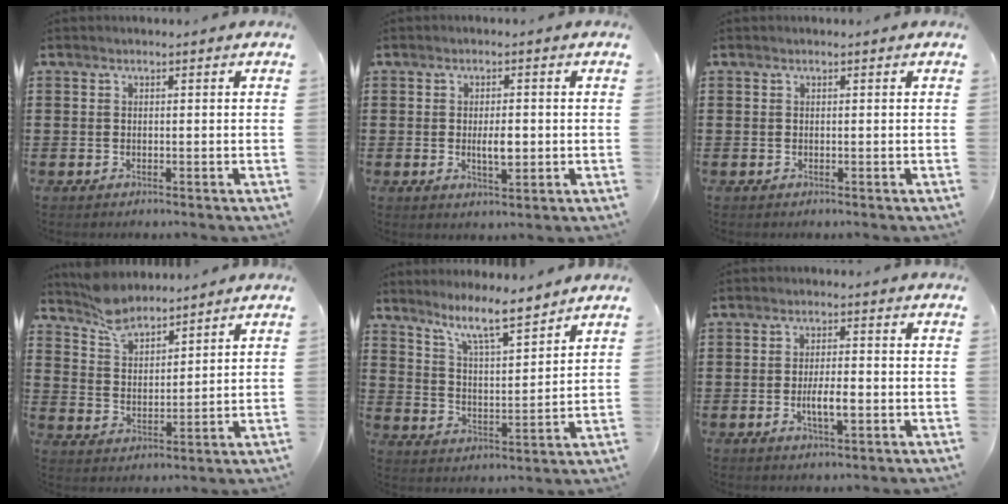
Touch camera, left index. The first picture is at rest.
{"total": 3.7, "force": [-0.2, 1.3, 3.5], "torque": [-0.055, -0.004, -0.005]}
{"total": 0.0}
{"total": 6.1, "force": [5.5, 1.9, 1.8], "torque": [-0.056, -0.011, 0.105]}
{"total": 7.7, "force": [6.6, 0.4, 3.8], "torque": [-0.087, -0.035, 0.115]}
{"total": 4.5, "force": [-1.0, 1.3, 4.1], "torque": [-0.078, 0.000, -0.020]}